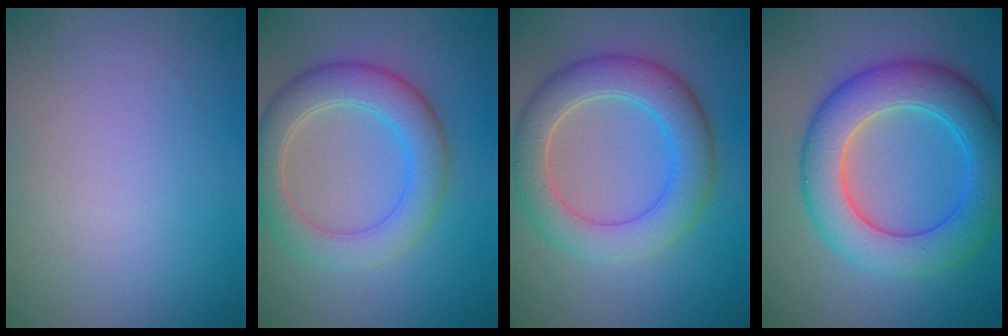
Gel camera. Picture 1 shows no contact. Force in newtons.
{"total": 5.0, "press": 5.0, "slide": 0.1}
{"total": 5.7, "press": 5.6, "slide": 0.5}
{"total": 7.7, "press": 7.7, "slide": 0.2}